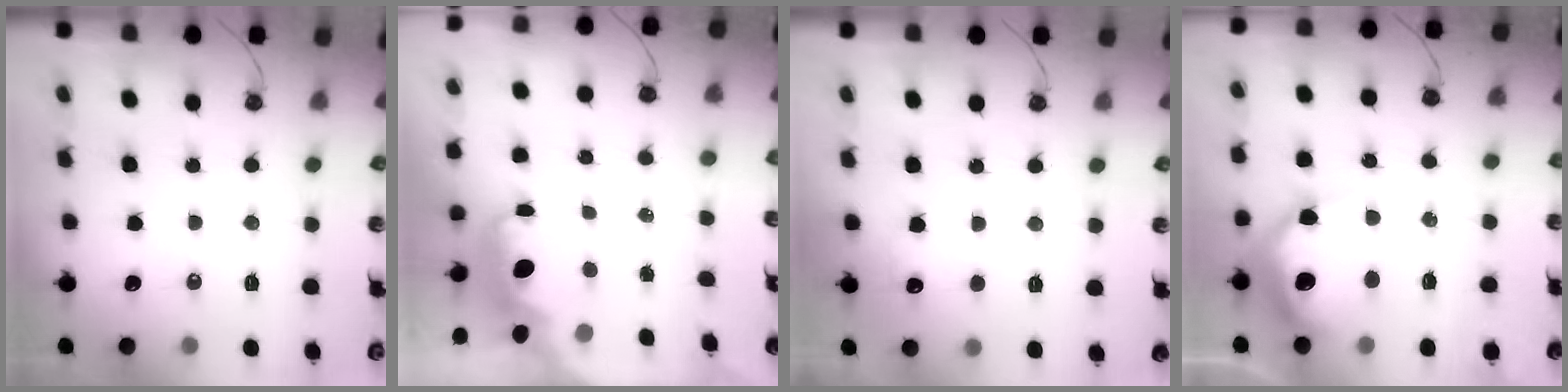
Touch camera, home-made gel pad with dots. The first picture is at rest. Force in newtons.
{"total": 3.8, "press": 3.8, "slide": 0.4}
{"total": 4.7, "press": 4.5, "slide": 1.2}
{"total": 20.9, "press": 20.9, "slide": 1.5}